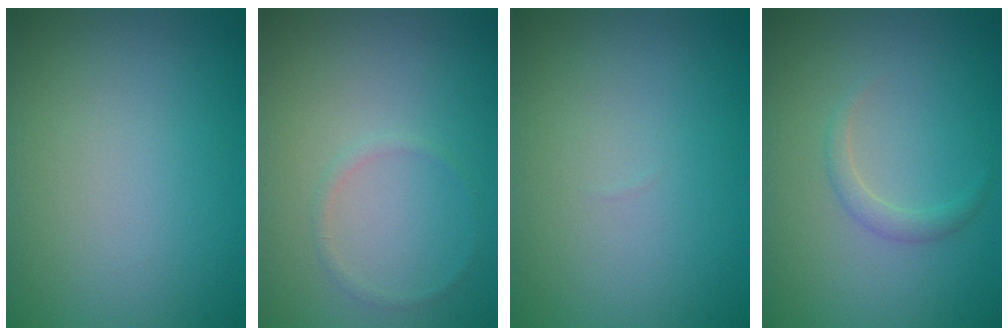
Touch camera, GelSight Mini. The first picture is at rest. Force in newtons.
{"total": 0.6, "press": 0.6, "slide": 0.1}
{"total": 0.0}
{"total": 0.7, "press": 0.7, "slide": 0.1}